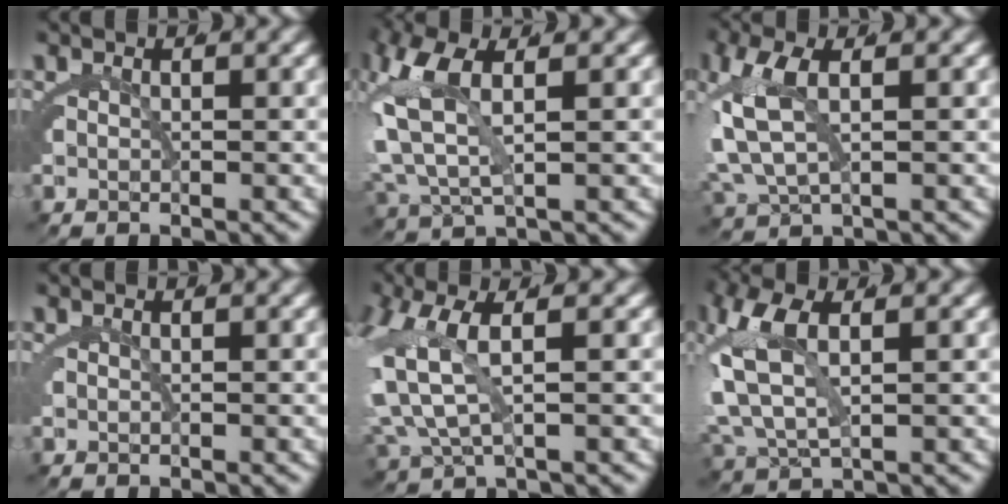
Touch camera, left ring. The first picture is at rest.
{"total": 6.4, "force": [1.4, 3.3, 5.3], "torque": [-0.142, -0.008, 0.034]}
{"total": 4.8, "force": [0.8, 2.4, 4.1], "torque": [-0.113, -0.007, 0.024]}
{"total": 0.5, "force": [0.3, -0.4, 0.0], "torque": [0.004, 0.003, 0.005]}
{"total": 5.5, "force": [0.9, 2.7, 4.8], "torque": [-0.127, -0.007, 0.025]}
{"total": 5.8, "force": [1.2, 3.1, 4.8], "torque": [-0.133, -0.010, 0.034]}